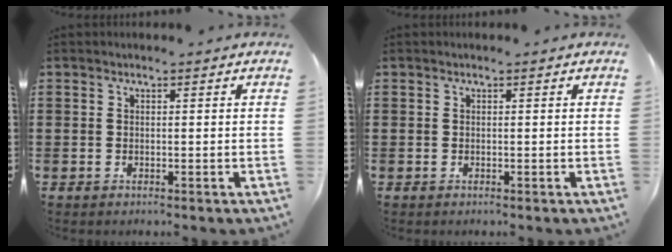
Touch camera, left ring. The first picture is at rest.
{"total": 0.0}